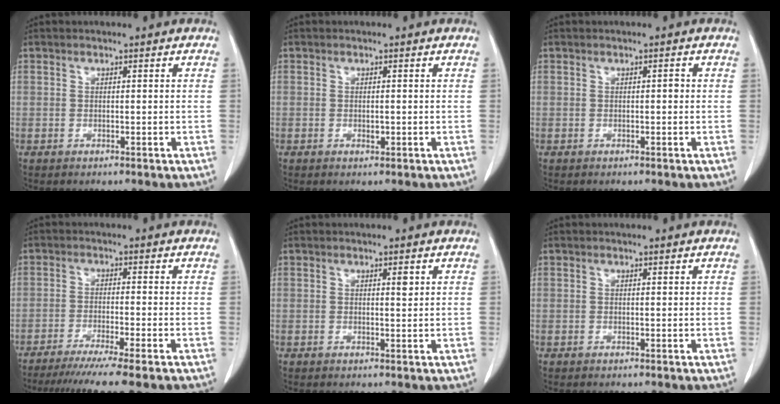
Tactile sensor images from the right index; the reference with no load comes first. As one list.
[{"total": 0.8, "force": [-0.1, 0.3, 0.7], "torque": [-0.015, -0.002, -0.001]}, {"total": 0.7, "force": [0.0, 0.3, 0.6], "torque": [-0.006, 0.003, -0.001]}, {"total": 10.5, "force": [-8.4, -0.8, 6.2], "torque": [-0.075, -0.028, -0.128]}, {"total": 1.2, "force": [0.5, 0.3, 1.0], "torque": [-0.015, -0.001, 0.006]}, {"total": 0.0}]